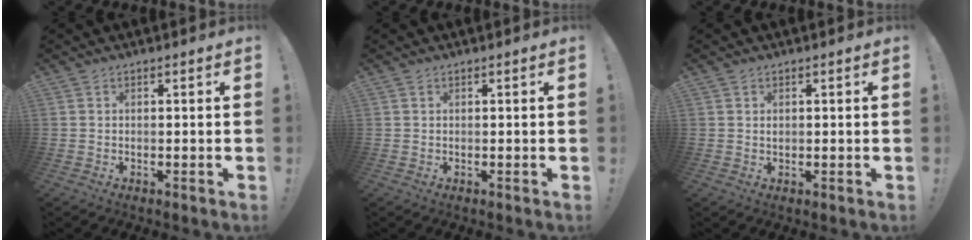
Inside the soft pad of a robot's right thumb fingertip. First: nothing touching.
{"total": 0.0}
{"total": 0.7, "force": [0.4, 0.6, 0.2], "torque": [0.004, -0.001, 0.005]}